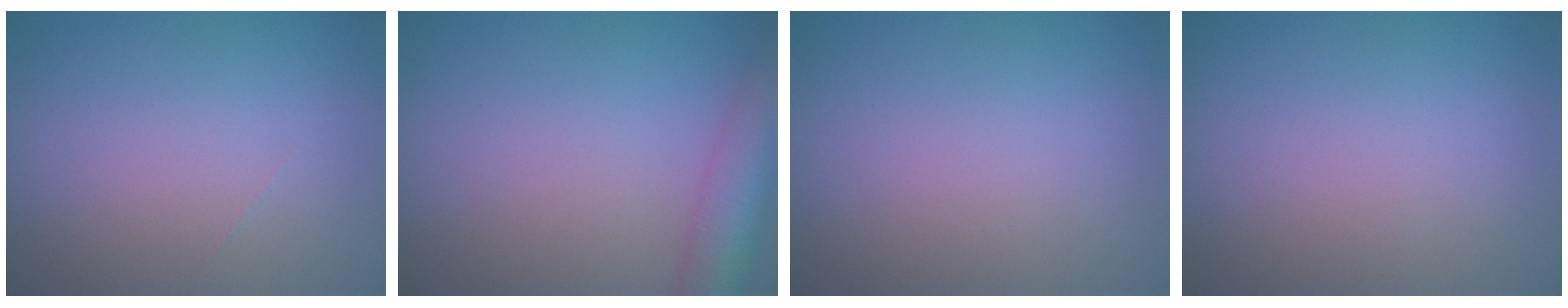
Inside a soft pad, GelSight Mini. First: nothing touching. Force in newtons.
{"total": 6.9, "press": 6.9, "slide": 0.4}
{"total": 0.0}
{"total": 0.0}